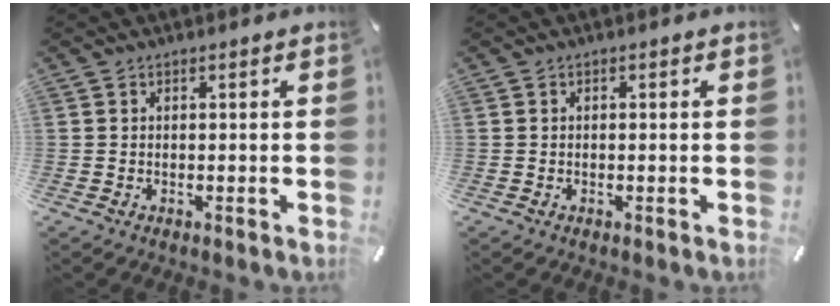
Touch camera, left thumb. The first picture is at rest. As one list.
[{"total": 0.0}]